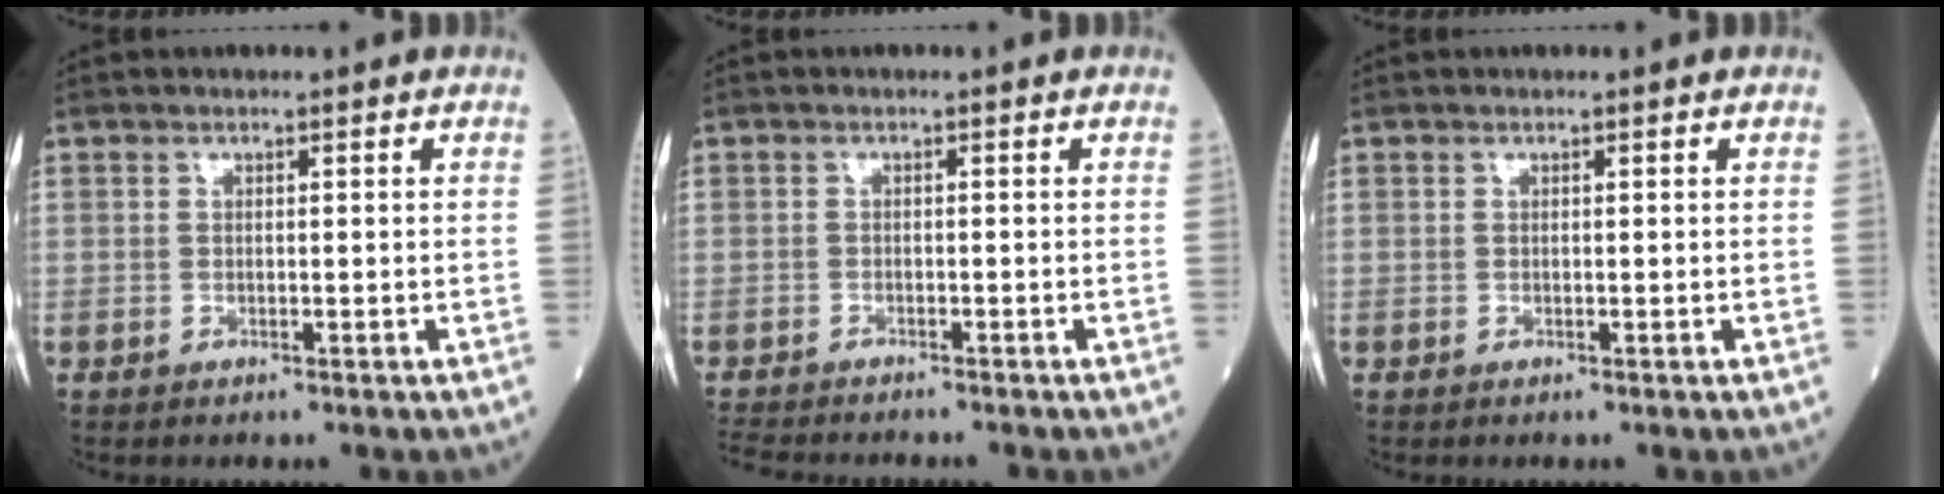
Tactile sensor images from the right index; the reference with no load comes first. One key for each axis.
{"total": 6.1, "fx": -5.7, "fy": 1.3, "fz": 1.8, "tx": -0.025, "ty": -0.012, "tz": -0.093}
{"total": 0.0}